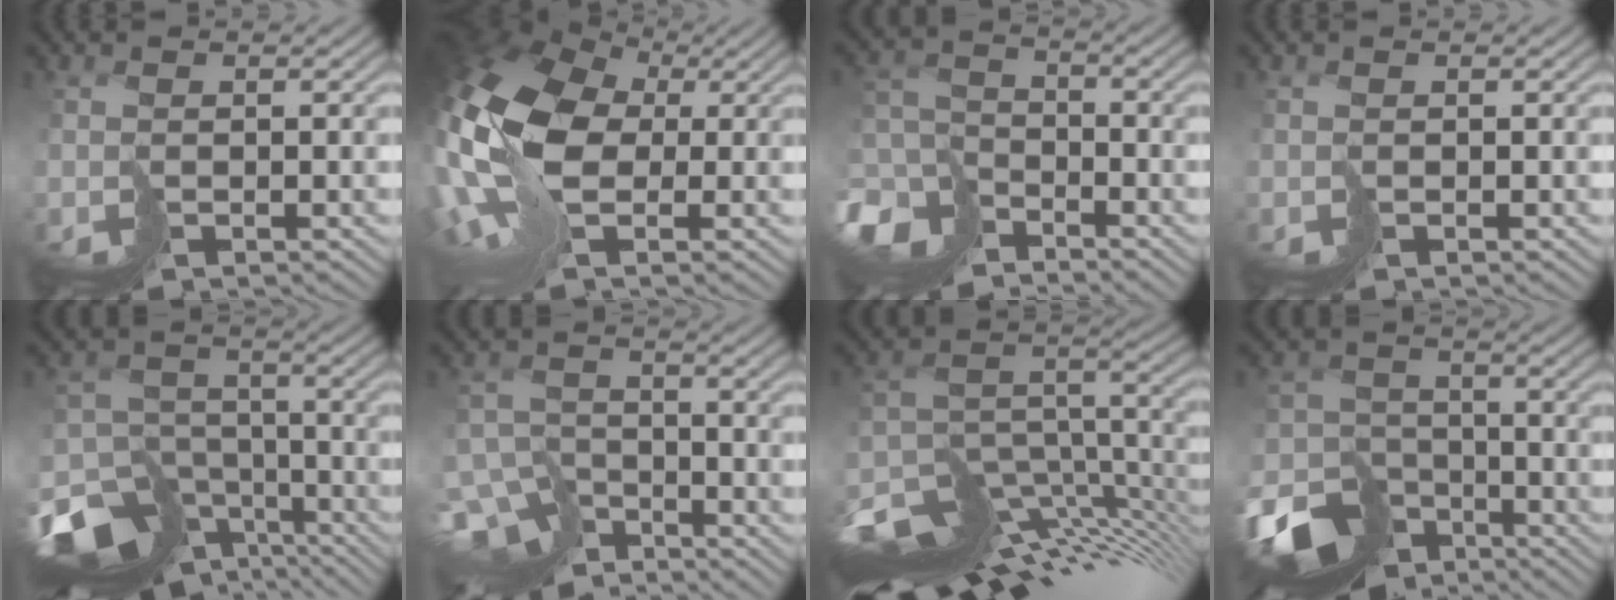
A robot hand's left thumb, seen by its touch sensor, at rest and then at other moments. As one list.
[{"total": 16.0, "force": [1.0, 9.8, 12.6], "torque": [-0.295, -0.008, 0.017]}, {"total": 9.6, "force": [-7.1, 5.0, 4.2], "torque": [-0.106, -0.013, -0.155]}, {"total": 0.0}, {"total": 16.8, "force": [-11.3, 10.4, 6.9], "torque": [-0.192, -0.045, -0.152]}, {"total": 10.5, "force": [-8.2, 5.8, 3.1], "torque": [-0.090, -0.027, -0.123]}, {"total": 15.4, "force": [-10.9, 5.5, 9.3], "torque": [-0.180, 0.001, -0.163]}, {"total": 13.9, "force": [-9.9, 8.0, 5.6], "torque": [-0.140, -0.041, -0.151]}]